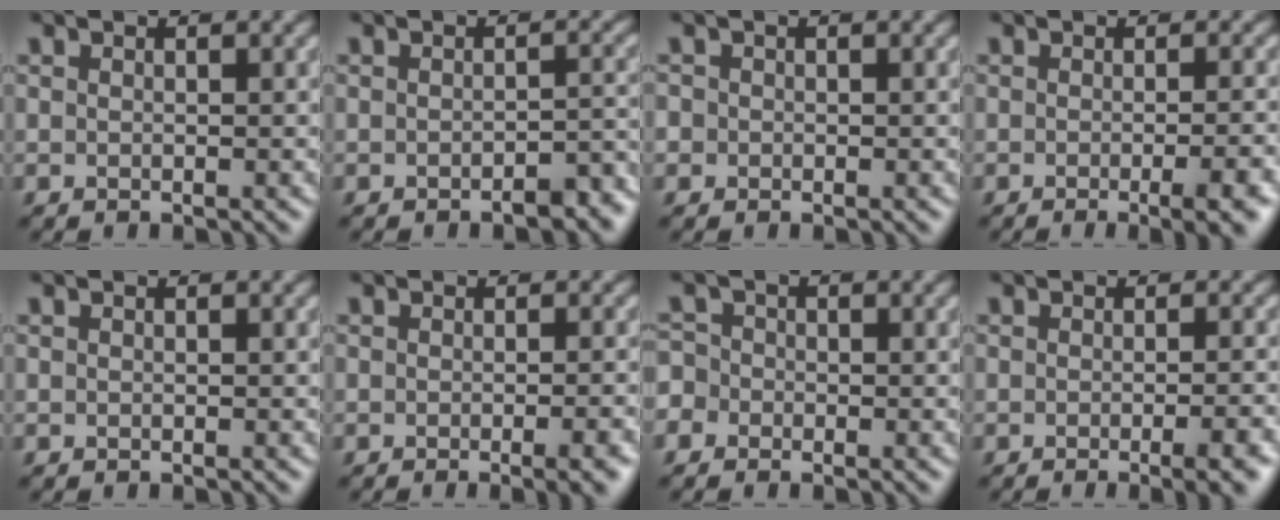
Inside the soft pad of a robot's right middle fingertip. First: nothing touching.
{"total": 2.5, "force": [-1.8, 0.9, 1.4], "torque": [-0.017, 0.007, -0.023]}
{"total": 1.1, "force": [-0.2, 1.0, 0.1], "torque": [0.007, -0.004, -0.006]}
{"total": 4.8, "force": [-1.9, 1.4, 4.2], "torque": [-0.038, -0.001, -0.021]}
{"total": 0.0}
{"total": 3.5, "force": [-1.7, 1.0, 2.9], "torque": [-0.023, 0.003, -0.020]}
{"total": 2.6, "force": [-1.4, 2.1, 0.5], "torque": [0.000, 0.007, -0.036]}
{"total": 4.2, "force": [-1.9, 1.1, 3.6], "torque": [-0.031, 0.003, -0.024]}